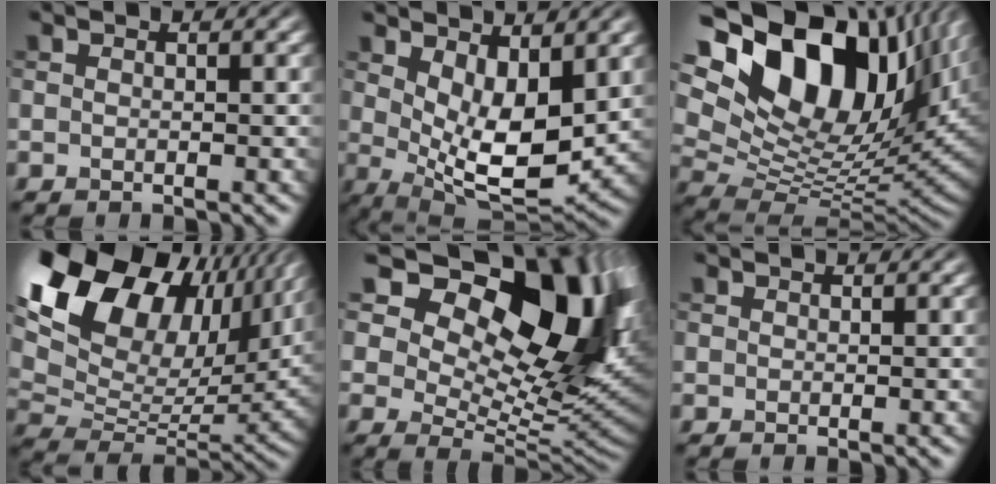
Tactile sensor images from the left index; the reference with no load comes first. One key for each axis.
{"total": 7.8, "fx": 2.1, "fy": 3.7, "fz": 6.6, "tx": -0.116, "ty": -0.023, "tz": 0.042}
{"total": 19.1, "fx": 8.3, "fy": 11.1, "fz": 13.1, "tx": -0.228, "ty": 0.041, "tz": 0.139}
{"total": 18.4, "fx": 9.9, "fy": 10.7, "fz": 11.1, "tx": -0.243, "ty": 0.047, "tz": 0.179}
{"total": 17.0, "fx": 8.2, "fy": 9.3, "fz": 11.6, "tx": -0.179, "ty": 0.021, "tz": 0.141}
{"total": 1.0, "fx": 0.6, "fy": 0.8, "fz": 0.0, "tx": 0.002, "ty": -0.001, "tz": 0.011}